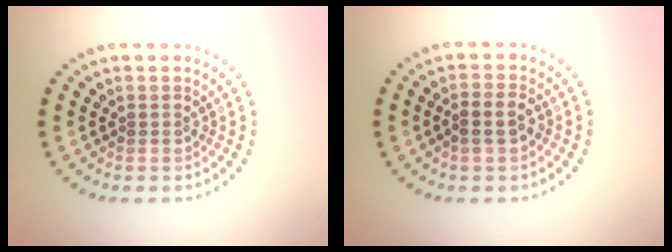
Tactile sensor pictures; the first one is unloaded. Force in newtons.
{"total": 2.3, "press": 2.2, "slide": 0.7}